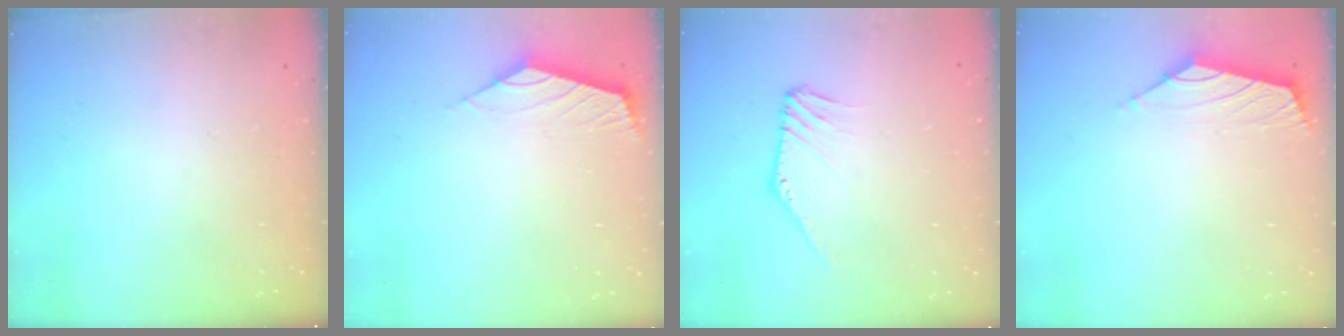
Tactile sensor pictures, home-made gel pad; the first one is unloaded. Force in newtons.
{"total": 2.5, "press": 2.5, "slide": 0.6}
{"total": 3.4, "press": 3.4, "slide": 0.1}
{"total": 1.8, "press": 1.6, "slide": 0.6}